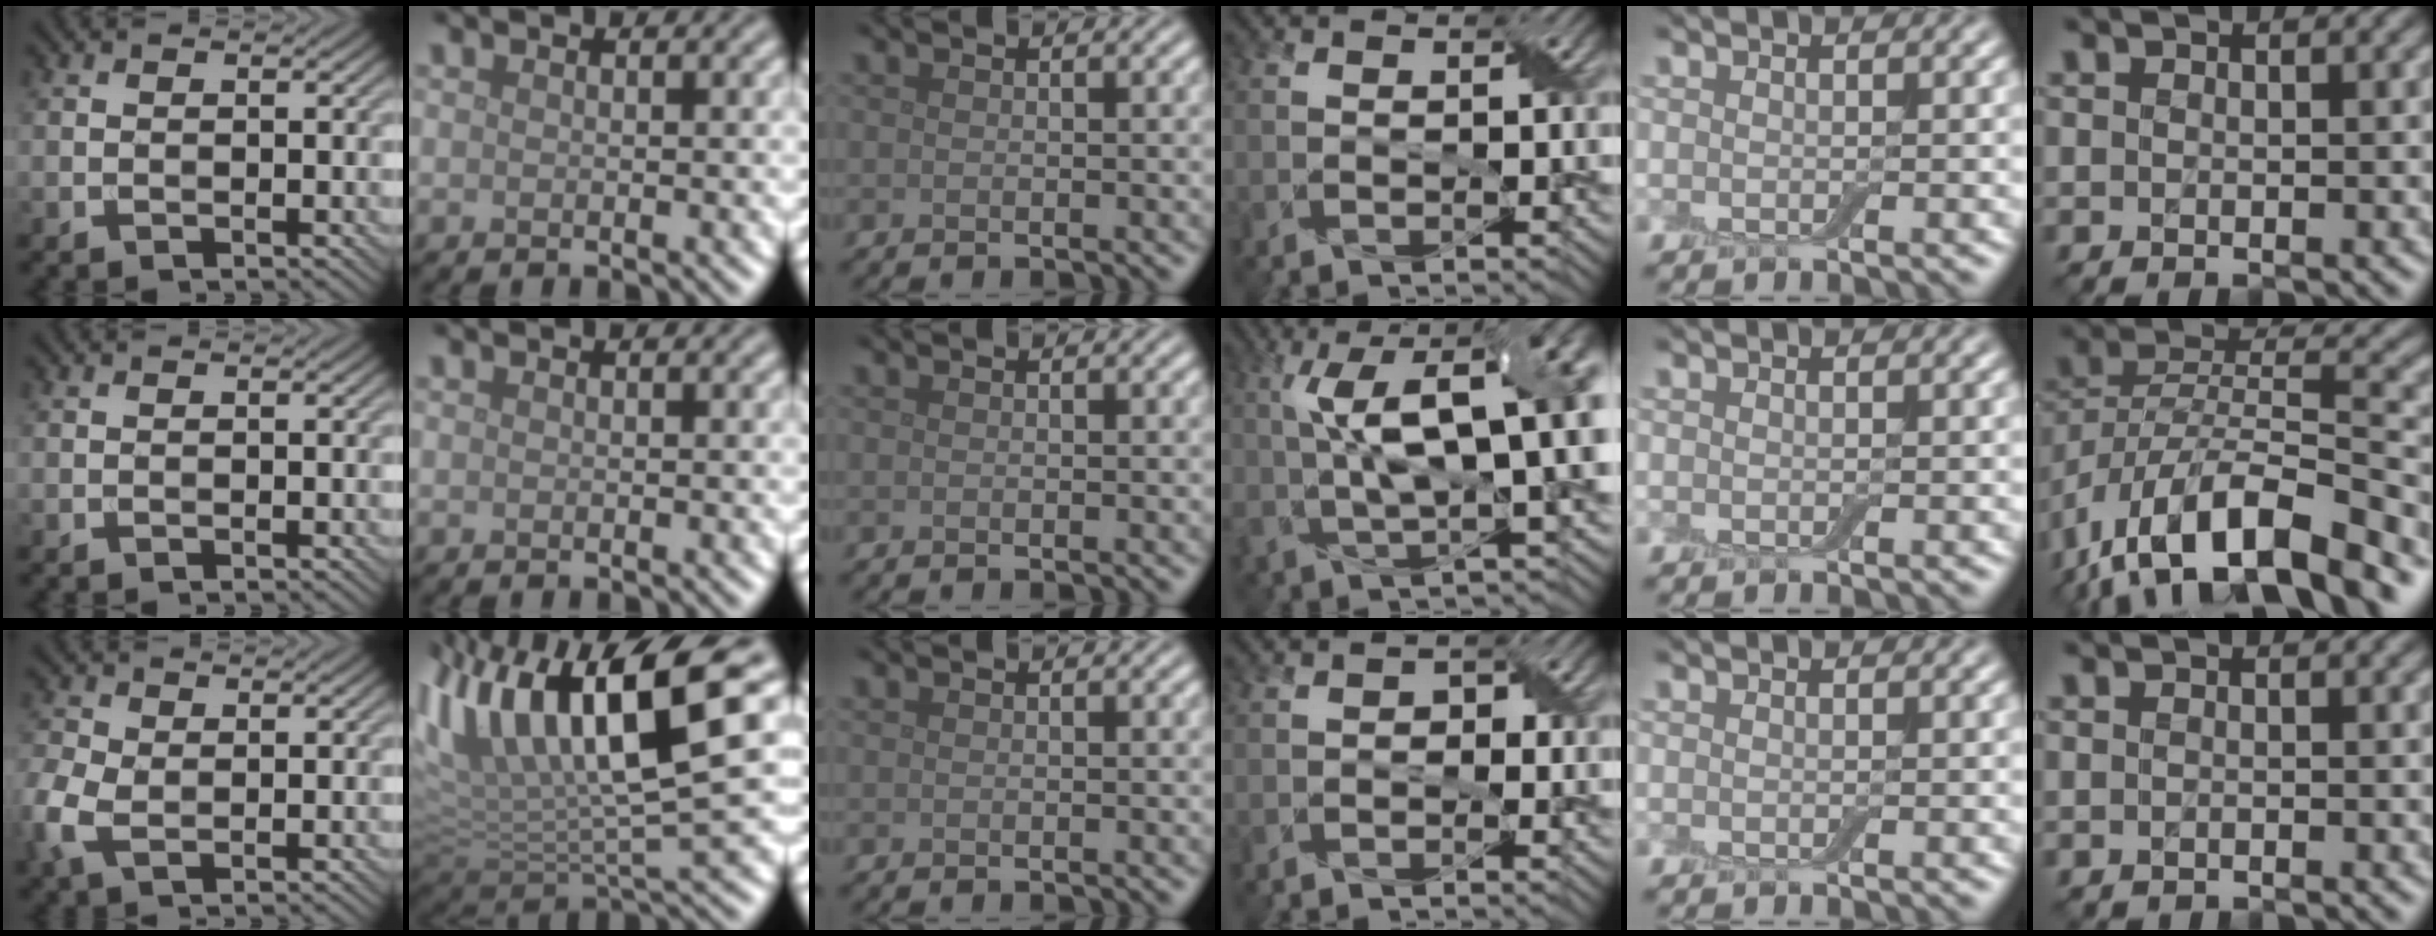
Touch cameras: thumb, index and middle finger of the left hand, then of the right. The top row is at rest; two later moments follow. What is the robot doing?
{"motion": "peel", "object": "aluminum foil"}